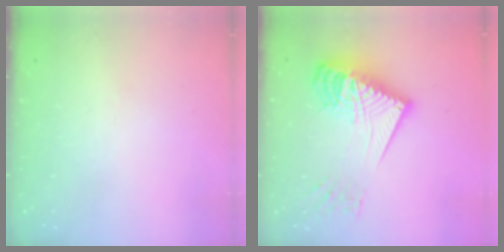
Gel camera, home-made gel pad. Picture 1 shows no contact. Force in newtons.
{"total": 21.5, "press": 21.3, "slide": 2.7}